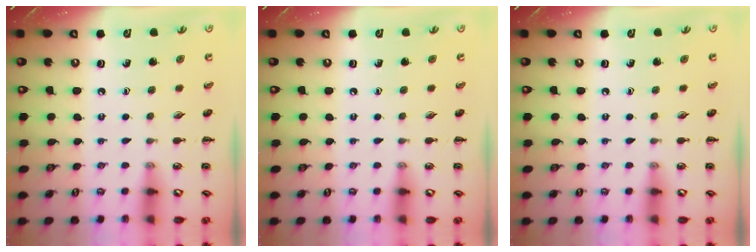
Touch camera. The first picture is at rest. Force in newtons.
{"total": 0.0}
{"total": 0.0}